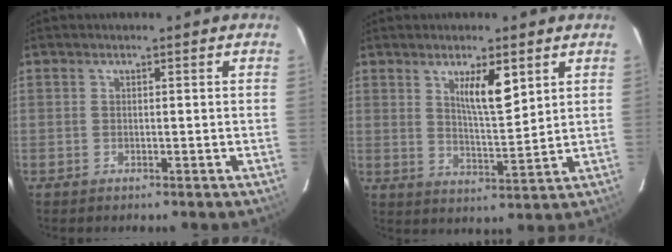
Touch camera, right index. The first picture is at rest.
{"total": 6.6, "force": [3.3, 1.2, 5.6], "torque": [-0.097, -0.009, 0.060]}